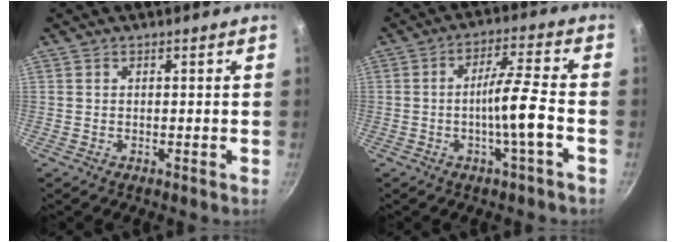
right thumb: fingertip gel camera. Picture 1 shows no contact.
{"total": 8.2, "force": [-2.5, 0.3, 7.8], "torque": [-0.137, 0.026, -0.045]}